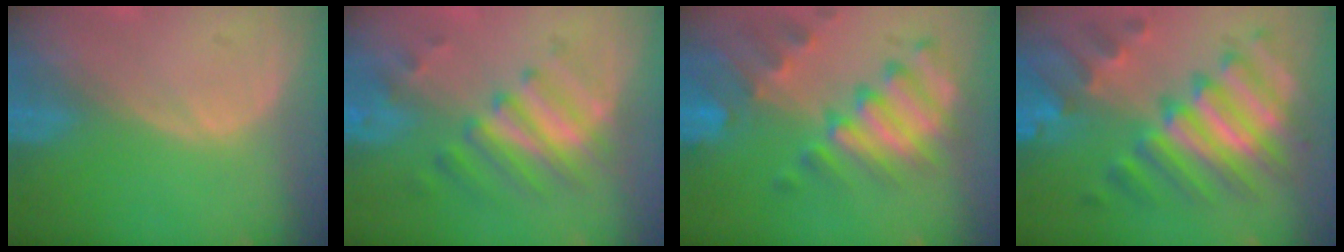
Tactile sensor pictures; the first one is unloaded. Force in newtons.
{"total": 7.7, "press": 6.8, "slide": 3.6}
{"total": 10.5, "press": 9.1, "slide": 5.2}
{"total": 11.9, "press": 11.8, "slide": 1.0}